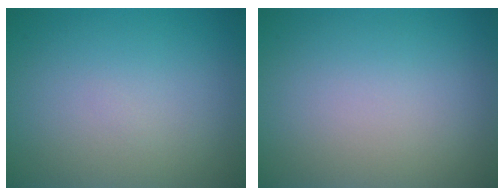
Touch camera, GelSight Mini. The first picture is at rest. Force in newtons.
{"total": 0.0}